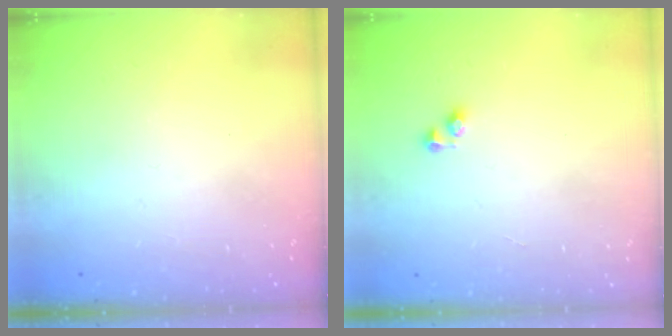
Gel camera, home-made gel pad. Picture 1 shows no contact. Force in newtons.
{"total": 2.9, "press": 2.9, "slide": 0.1}